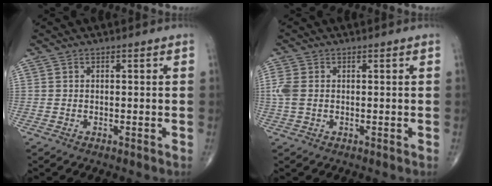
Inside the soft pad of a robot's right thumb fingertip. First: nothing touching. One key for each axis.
{"total": 3.4, "fx": 0.1, "fy": 2.2, "fz": 2.5, "tx": -0.083, "ty": 0.004, "tz": 0.001}